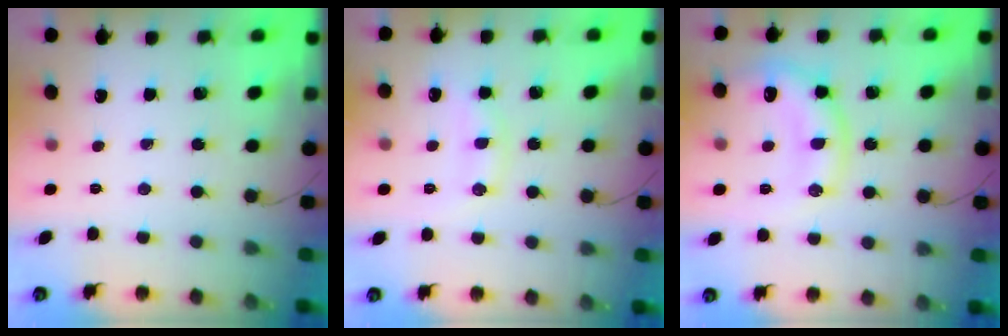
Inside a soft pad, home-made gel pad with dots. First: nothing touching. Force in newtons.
{"total": 9.7, "press": 9.6, "slide": 0.9}
{"total": 12.5, "press": 12.4, "slide": 1.6}